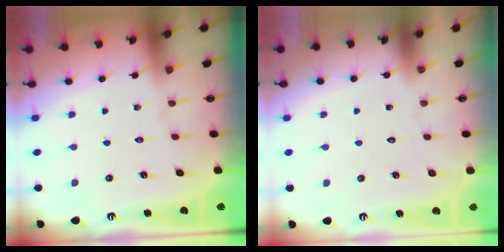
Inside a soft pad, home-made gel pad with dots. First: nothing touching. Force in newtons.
{"total": 1.6, "press": 1.5, "slide": 0.1}